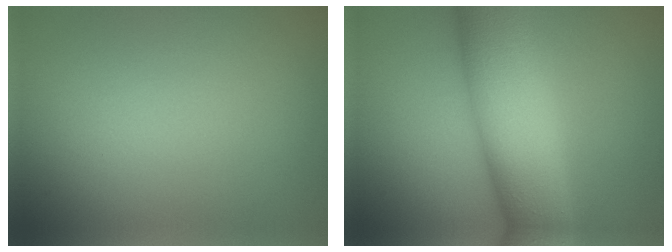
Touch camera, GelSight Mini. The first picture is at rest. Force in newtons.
{"total": 11.2, "press": 11.2, "slide": 0.4}